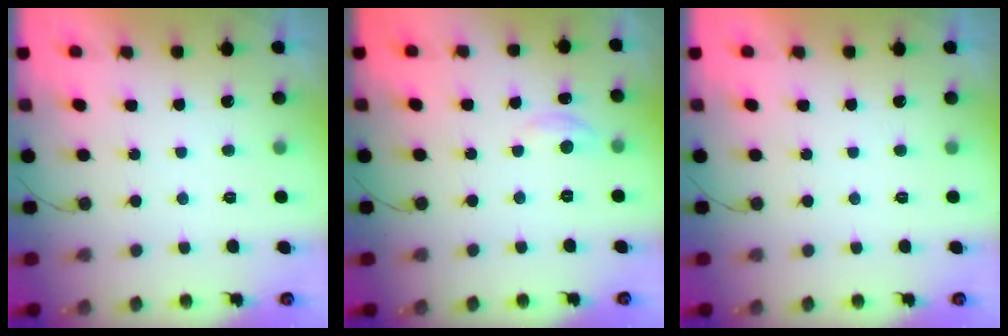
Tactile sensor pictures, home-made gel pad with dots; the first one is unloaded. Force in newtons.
{"total": 2.7, "press": 2.7, "slide": 0.3}
{"total": 0.0}